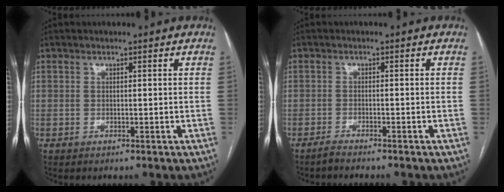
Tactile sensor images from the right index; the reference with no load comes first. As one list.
[{"total": 2.1, "force": [-1.9, -0.2, 0.8], "torque": [-0.013, -0.001, -0.030]}]